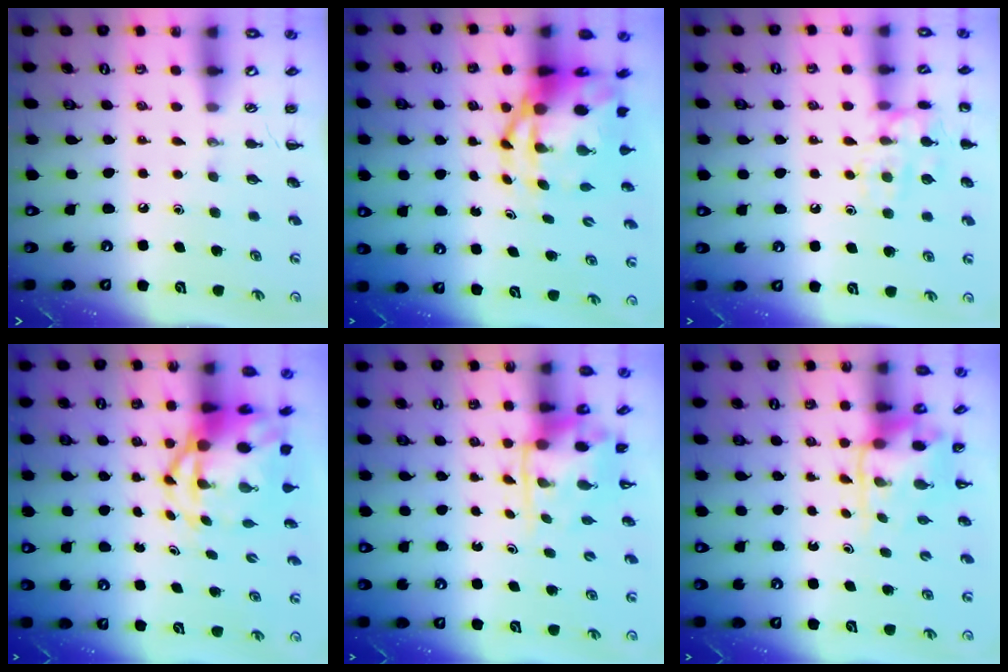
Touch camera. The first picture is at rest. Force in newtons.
{"total": 9.1, "press": 8.8, "slide": 2.6}
{"total": 11.4, "press": 11.4, "slide": 0.8}
{"total": 8.3, "press": 8.0, "slide": 2.2}
{"total": 3.4, "press": 3.3, "slide": 0.6}
{"total": 3.8, "press": 3.7, "slide": 0.7}